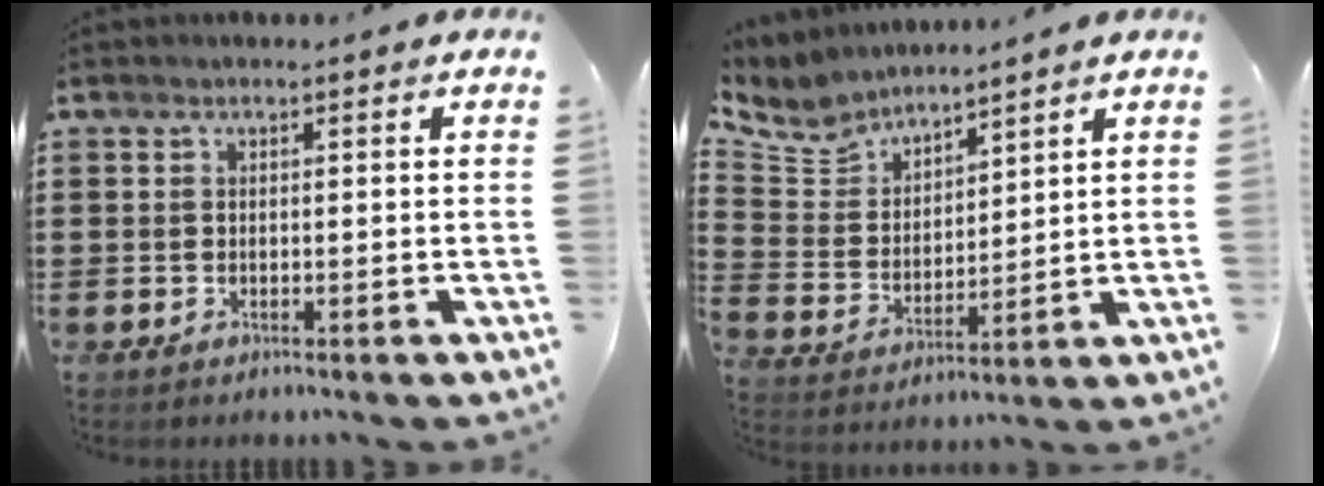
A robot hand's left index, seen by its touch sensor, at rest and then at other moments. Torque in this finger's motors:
{"motor_torque": [0.30, 0.27, 0.22, 0.12]}